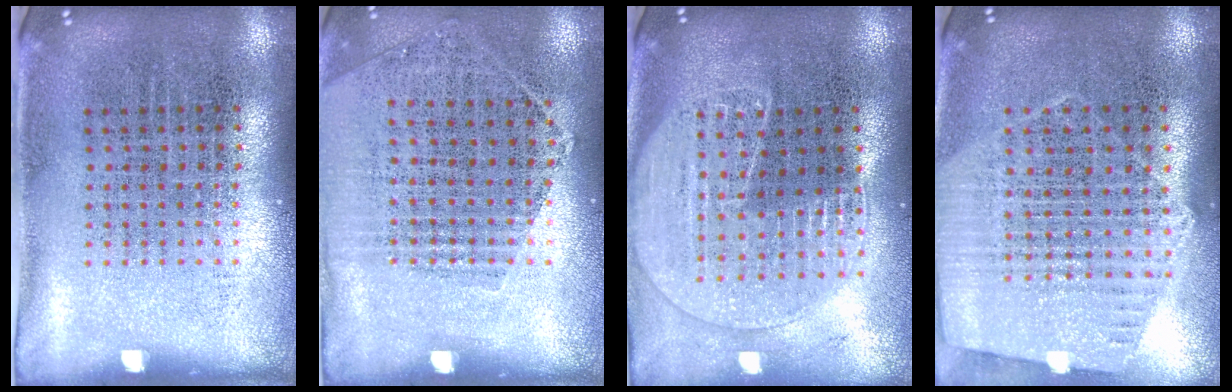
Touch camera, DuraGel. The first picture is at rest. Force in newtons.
{"total": 1.0, "press": 0.9, "slide": 0.5}
{"total": 1.7, "press": 1.6, "slide": 0.6}
{"total": 1.2, "press": 1.2, "slide": 0.3}